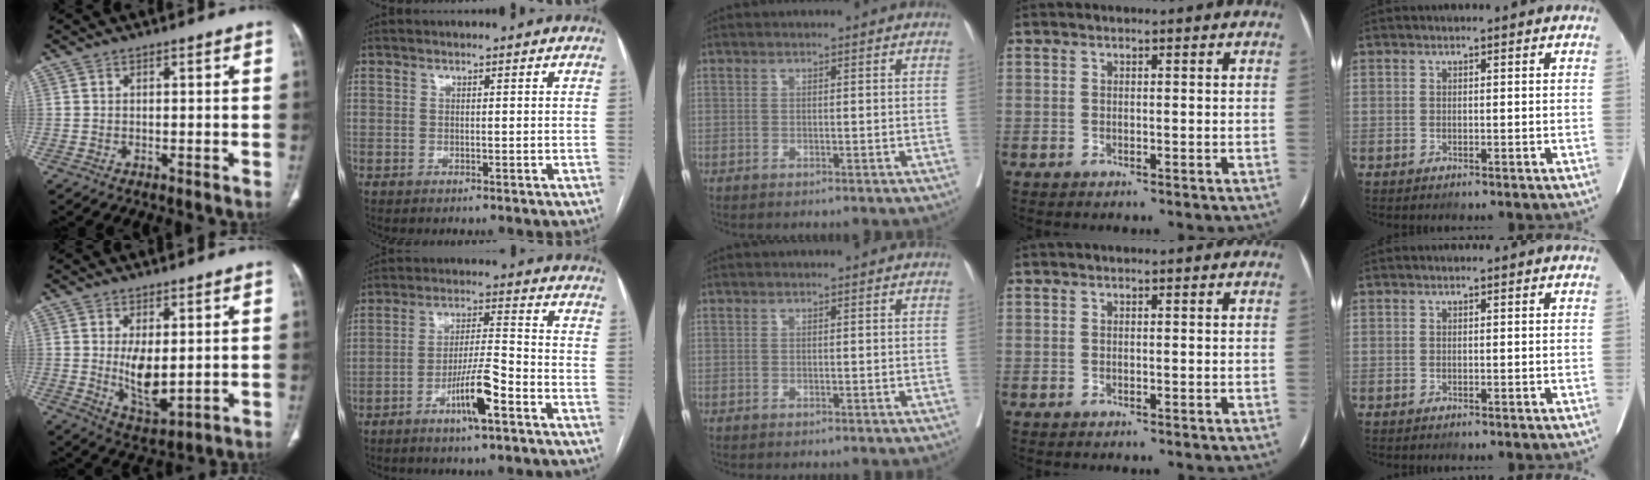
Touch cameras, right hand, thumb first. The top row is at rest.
{"thumb": {"total": 8.4, "force": [0.4, 3.9, 7.4], "torque": [-0.116, -0.023, 0.022]}, "index": {"total": 8.4, "force": [-4.3, 0.7, 7.2], "torque": [-0.135, 0.000, -0.076]}}